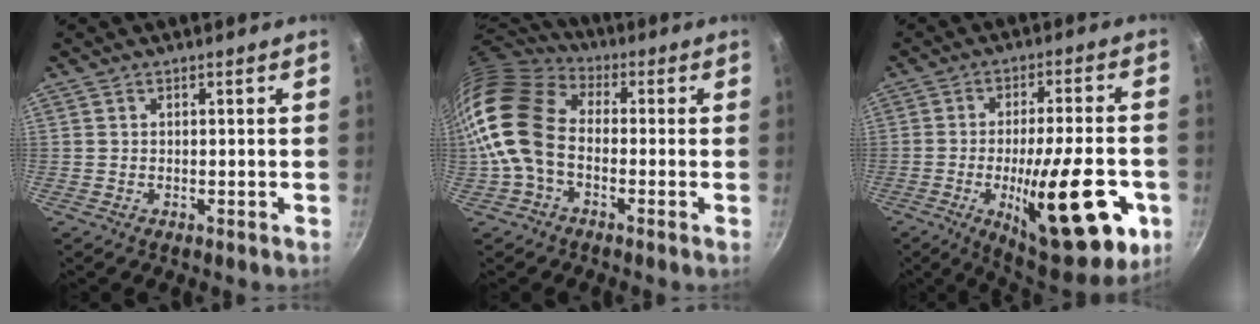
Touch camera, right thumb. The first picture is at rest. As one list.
[{"total": 14.5, "force": [-2.5, 9.8, 10.3], "torque": [-0.183, 0.035, -0.070]}, {"total": 23.6, "force": [-7.0, 7.5, 21.3], "torque": [-0.277, 0.009, -0.093]}]